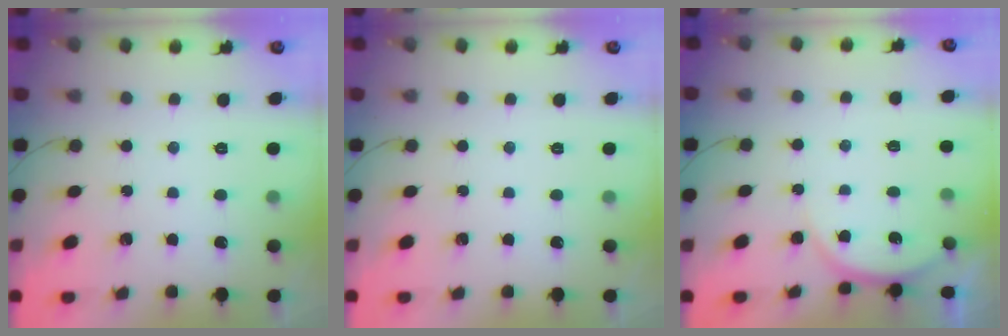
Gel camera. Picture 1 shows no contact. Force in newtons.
{"total": 0.0}
{"total": 5.2, "press": 5.1, "slide": 0.6}